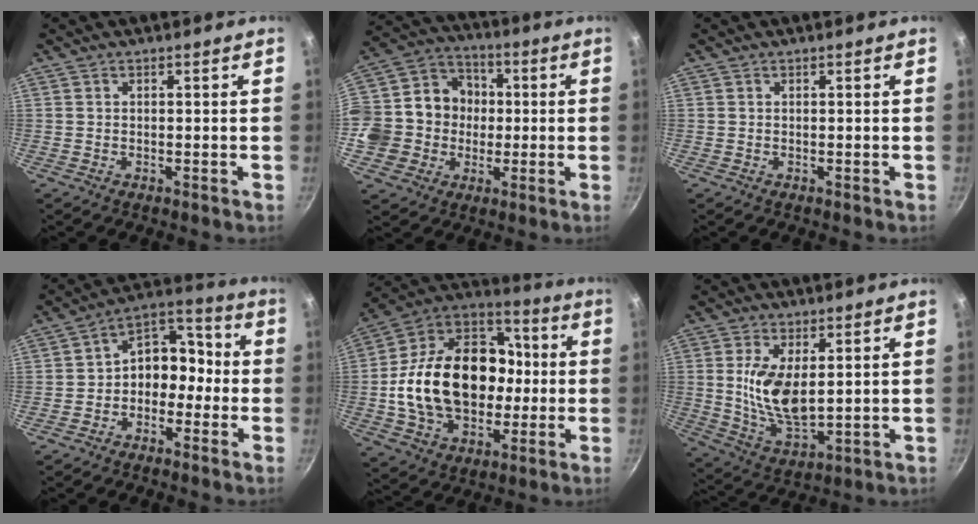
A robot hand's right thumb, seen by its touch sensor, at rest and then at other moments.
{"total": 16.2, "force": [-0.7, 14.9, 6.4], "torque": [-0.094, 0.034, -0.018]}
{"total": 0.0}
{"total": 10.2, "force": [-2.0, 7.7, 6.4], "torque": [-0.045, 0.065, -0.048]}
{"total": 27.4, "force": [-1.3, 19.6, 19.2], "torque": [-0.303, 0.051, -0.020]}
{"total": 11.1, "force": [2.0, 5.4, 9.5], "torque": [-0.180, -0.024, 0.048]}